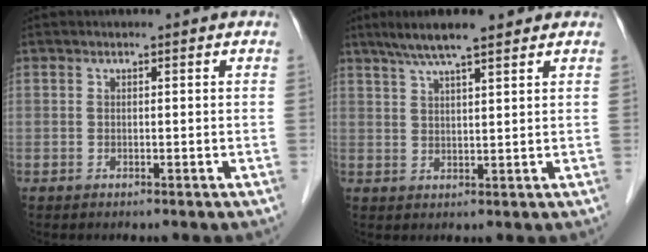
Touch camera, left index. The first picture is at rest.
{"total": 8.1, "force": [6.2, 0.7, 5.2], "torque": [-0.085, 0.027, 0.101]}